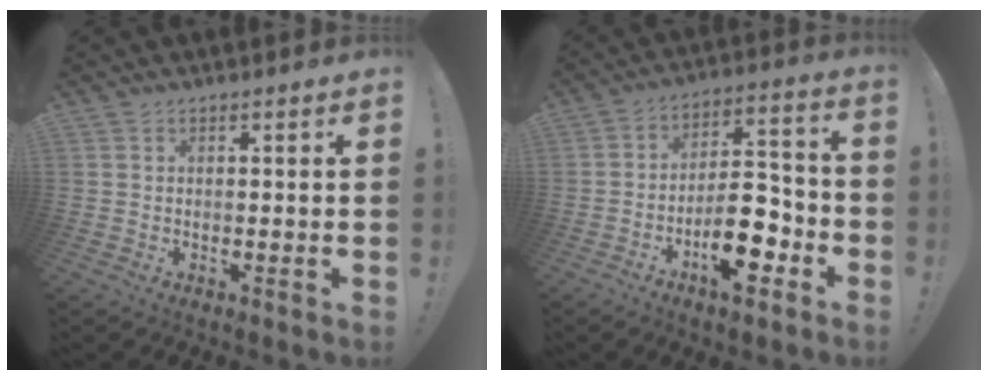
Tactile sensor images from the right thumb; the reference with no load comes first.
{"total": 14.9, "force": [-6.9, 6.8, 11.4], "torque": [-0.169, 0.050, -0.106]}